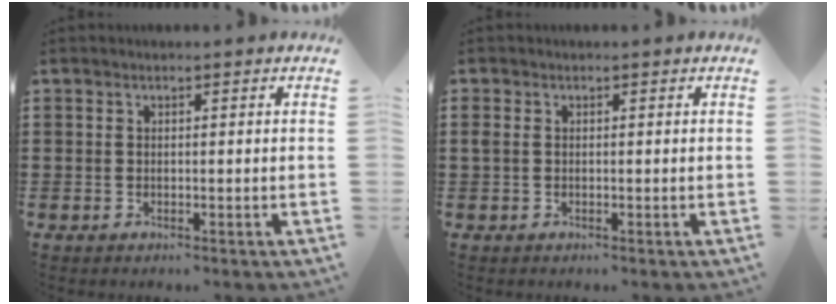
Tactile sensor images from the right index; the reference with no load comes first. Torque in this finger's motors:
{"motor_torque": [0.12, -0.10, 0.04, 0.04]}